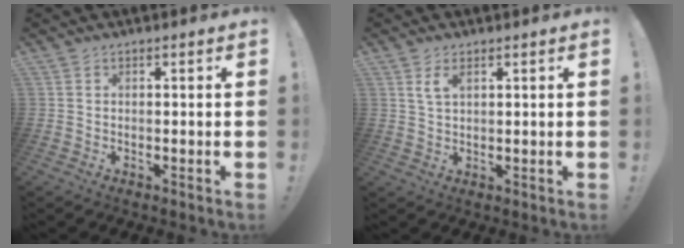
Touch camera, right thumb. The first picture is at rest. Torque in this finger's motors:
{"motor_torque": [0.13, 0.23, -0.01, 0.01, 0.00]}